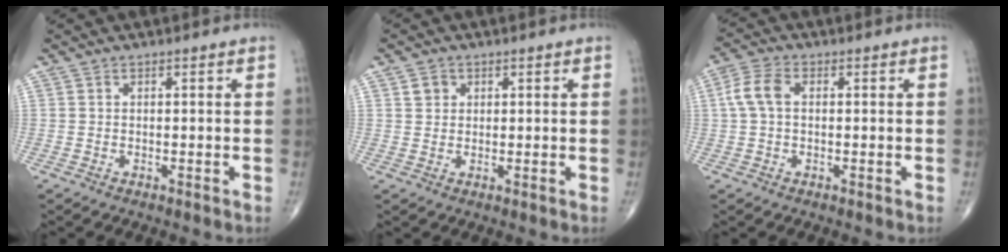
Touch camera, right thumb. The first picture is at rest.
{"total": 2.3, "force": [1.0, 2.0, 0.7], "torque": [-0.001, -0.005, 0.014]}
{"total": 5.4, "force": [0.7, 3.2, 4.3], "torque": [-0.098, 0.018, 0.009]}